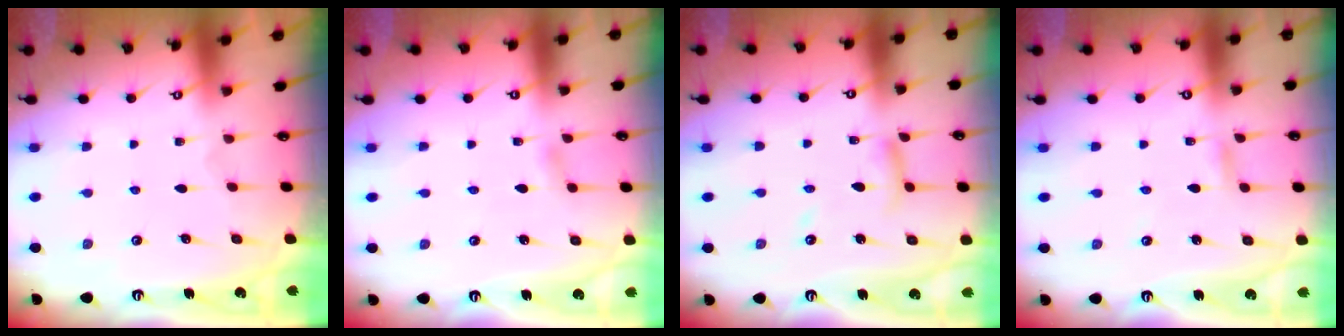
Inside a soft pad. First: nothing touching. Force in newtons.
{"total": 2.2, "press": 2.2, "slide": 0.3}
{"total": 7.7, "press": 7.7, "slide": 0.6}
{"total": 2.9, "press": 2.9, "slide": 0.1}